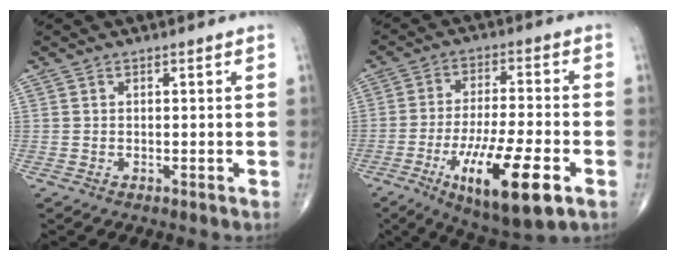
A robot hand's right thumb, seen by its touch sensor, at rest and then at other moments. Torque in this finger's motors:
{"motor_torque": [2.10, 1.96, 0.29, -0.32, 0.33]}